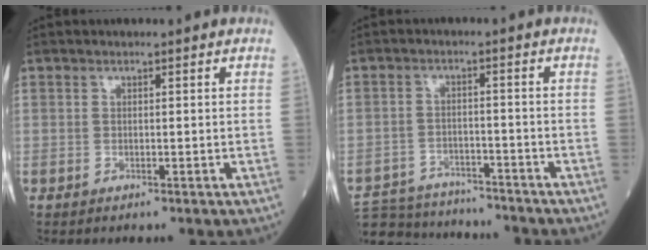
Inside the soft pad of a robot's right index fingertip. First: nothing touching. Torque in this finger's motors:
{"motor_torque": [-1.00, -0.13, -1.05, -0.21]}